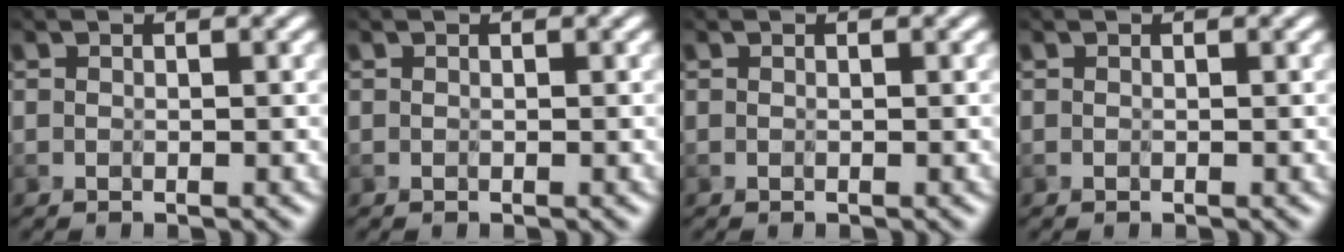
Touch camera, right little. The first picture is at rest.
{"total": 0.0}
{"total": 0.0}
{"total": 0.0}